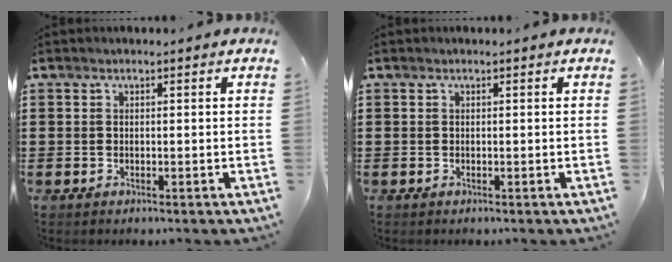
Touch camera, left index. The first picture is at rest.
{"total": 0.0}